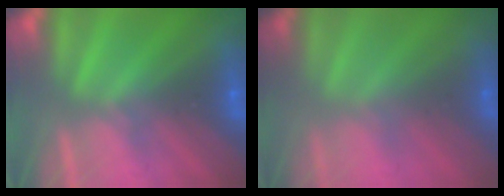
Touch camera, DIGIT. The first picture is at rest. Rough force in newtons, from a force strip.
{"total": 1.6}